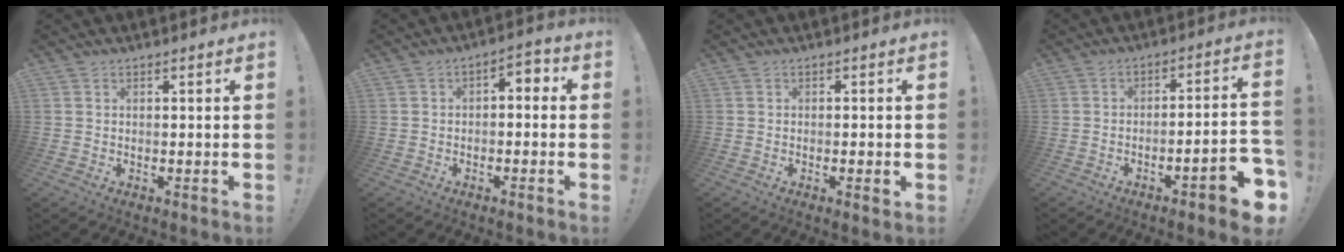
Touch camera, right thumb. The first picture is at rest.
{"total": 3.7, "force": [-2.3, 2.0, 2.2], "torque": [-0.017, 0.012, -0.046]}
{"total": 1.7, "force": [-0.3, 0.5, 1.6], "torque": [-0.015, 0.000, -0.006]}
{"total": 7.8, "force": [-4.6, 0.9, 6.2], "torque": [-0.080, 0.020, -0.077]}